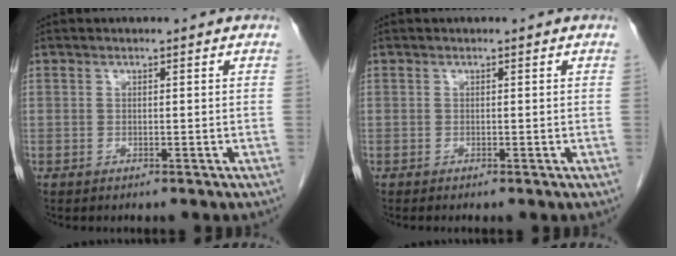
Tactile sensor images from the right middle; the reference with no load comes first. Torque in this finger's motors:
{"motor_torque": [0.09, -0.06, 0.03, 0.02]}